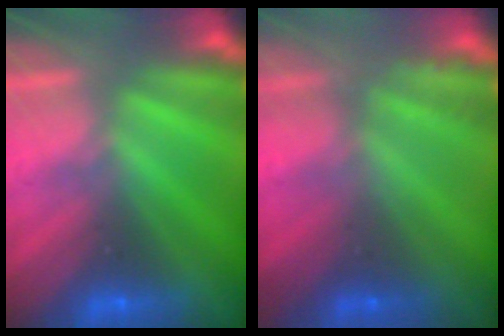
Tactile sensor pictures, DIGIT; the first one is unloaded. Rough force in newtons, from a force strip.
{"total": 2.2}